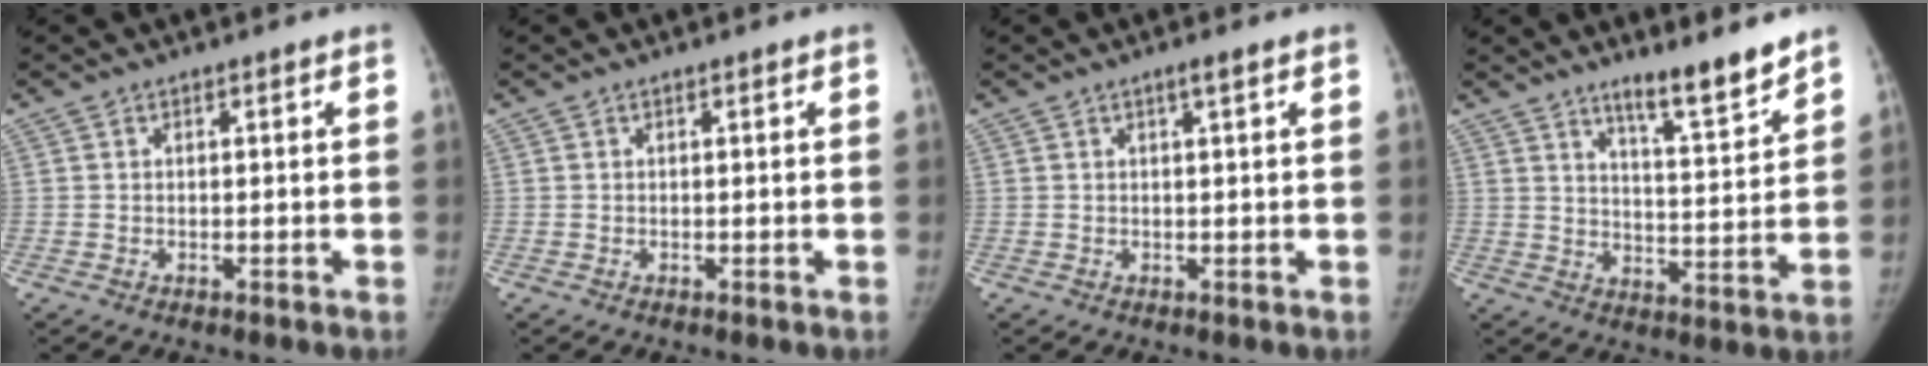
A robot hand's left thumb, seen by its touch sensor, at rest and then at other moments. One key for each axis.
{"total": 0.0}
{"total": 1.3, "fx": 0.7, "fy": 0.0, "fz": 1.1, "tx": -0.019, "ty": -0.001, "tz": 0.011}
{"total": 9.6, "fx": 7.7, "fy": 1.1, "fz": 5.7, "tx": -0.076, "ty": -0.063, "tz": 0.125}